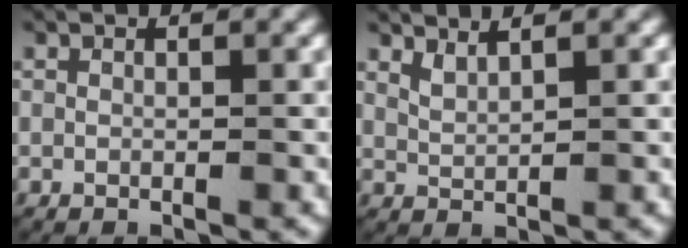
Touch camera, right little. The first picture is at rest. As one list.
[{"total": 1.8, "force": [1.5, 0.5, 1.0], "torque": [-0.024, -0.003, 0.032]}]